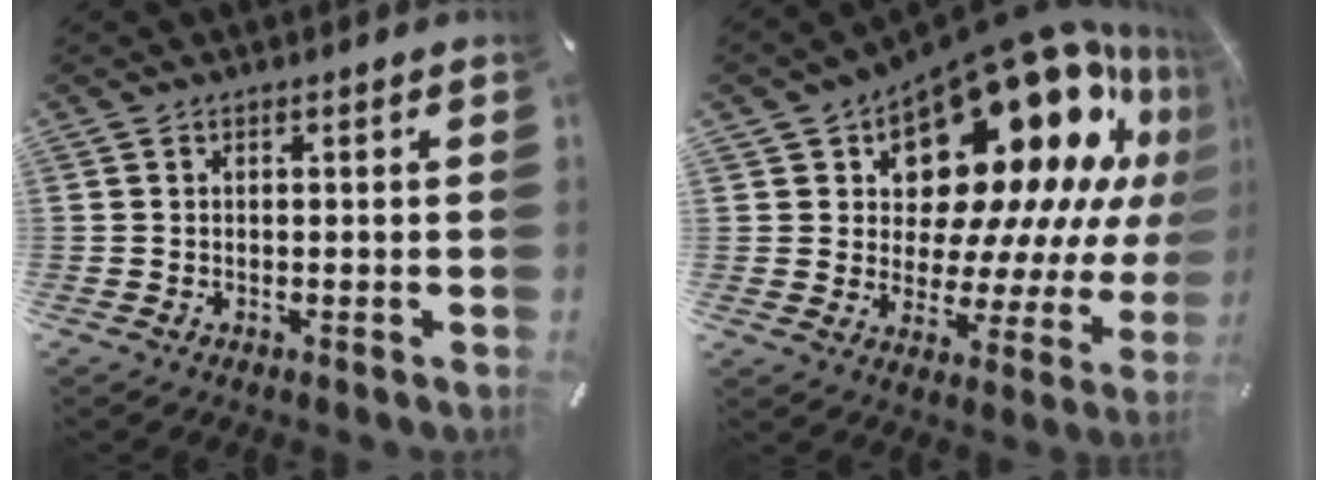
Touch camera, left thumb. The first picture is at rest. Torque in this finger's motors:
{"motor_torque": [1.93, 3.07, 1.57, -1.20, 0.58]}